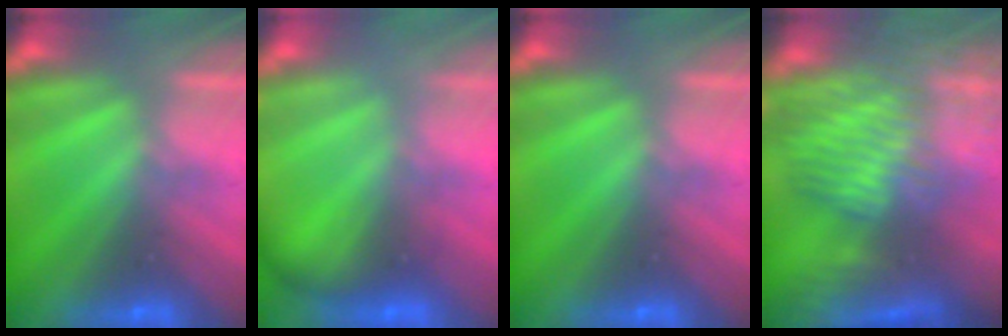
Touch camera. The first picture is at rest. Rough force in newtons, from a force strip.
{"total": 1.9}
{"total": 0.0}
{"total": 7.0}